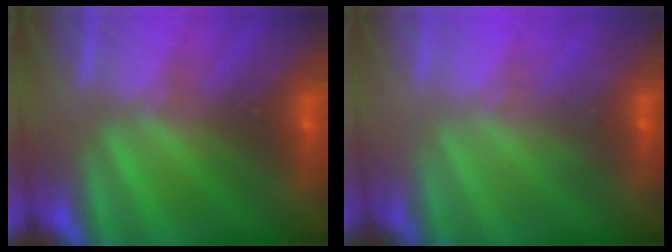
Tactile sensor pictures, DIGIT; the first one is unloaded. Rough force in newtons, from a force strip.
{"total": 2.3}